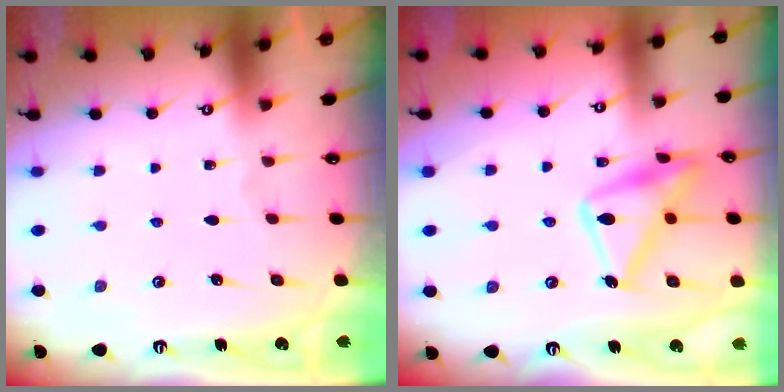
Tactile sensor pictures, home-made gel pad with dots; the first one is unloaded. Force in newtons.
{"total": 17.0, "press": 16.9, "slide": 0.9}